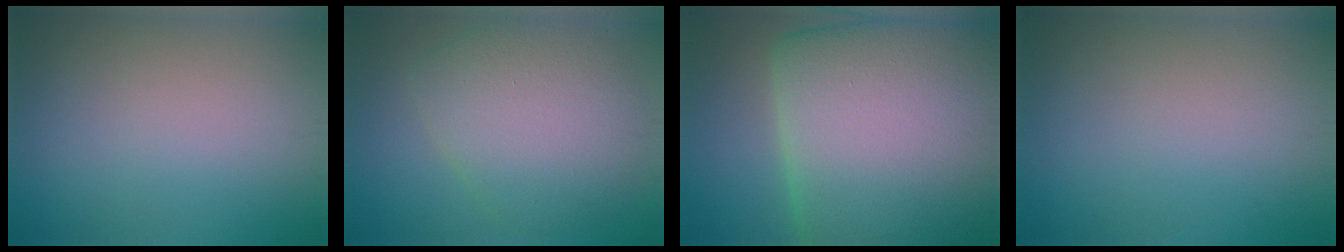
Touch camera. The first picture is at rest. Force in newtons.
{"total": 7.5, "press": 7.5, "slide": 0.2}
{"total": 24.4, "press": 24.3, "slide": 0.7}
{"total": 0.0}